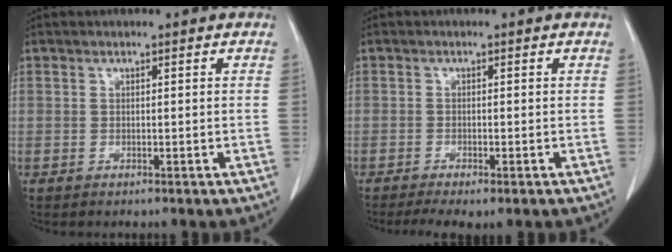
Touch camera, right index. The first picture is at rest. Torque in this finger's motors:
{"motor_torque": [0.49, -0.50, 0.18, 0.06]}